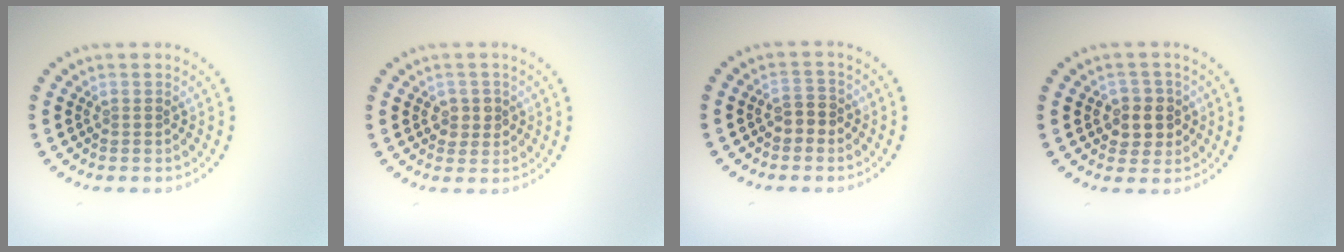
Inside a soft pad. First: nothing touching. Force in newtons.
{"total": 1.8, "press": 1.7, "slide": 0.4}
{"total": 1.8, "press": 1.7, "slide": 0.5}
{"total": 2.8, "press": 2.7, "slide": 0.9}